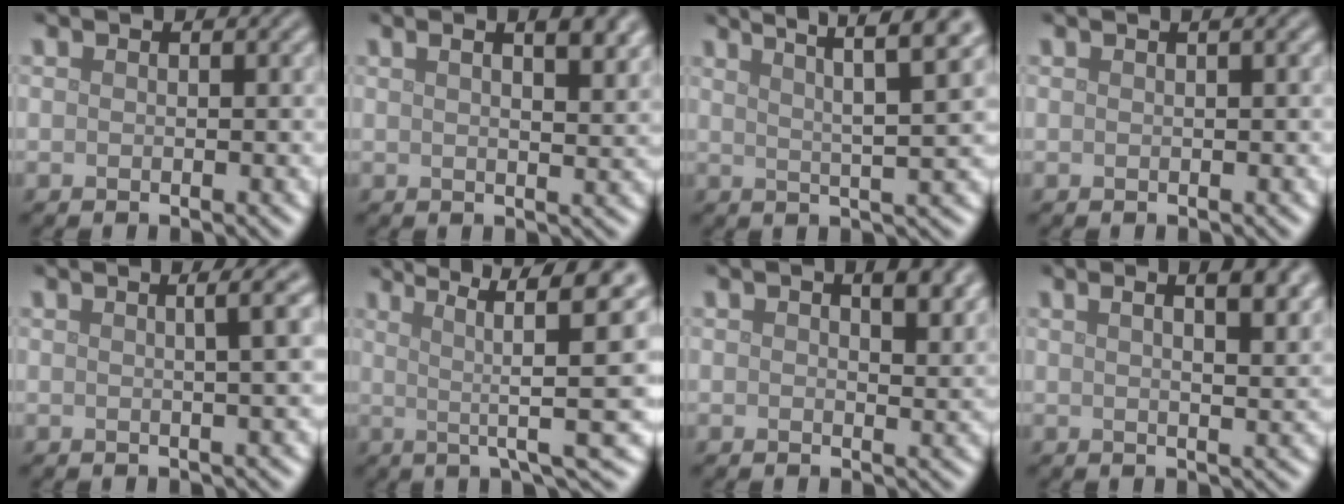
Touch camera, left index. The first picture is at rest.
{"total": 5.7, "force": [2.9, 2.0, 4.5], "torque": [-0.037, 0.021, 0.018]}
{"total": 8.1, "force": [5.1, 1.5, 6.1], "torque": [-0.079, 0.032, 0.056]}
{"total": 1.5, "force": [0.7, 0.4, 1.3], "torque": [-0.013, 0.005, 0.004]}
{"total": 4.4, "force": [1.4, 1.6, 3.9], "torque": [-0.027, 0.024, -0.009]}
{"total": 8.6, "force": [2.1, 1.1, 8.2], "torque": [-0.122, 0.019, 0.039]}
{"total": 3.5, "force": [1.6, 1.4, 2.8], "torque": [-0.037, -0.001, 0.026]}
{"total": 6.7, "force": [3.2, 2.5, 5.3], "torque": [-0.042, 0.029, 0.020]}